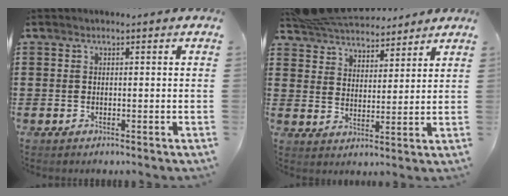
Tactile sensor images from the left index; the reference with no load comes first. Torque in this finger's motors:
{"motor_torque": [1.04, -1.10, 0.56, 0.15]}